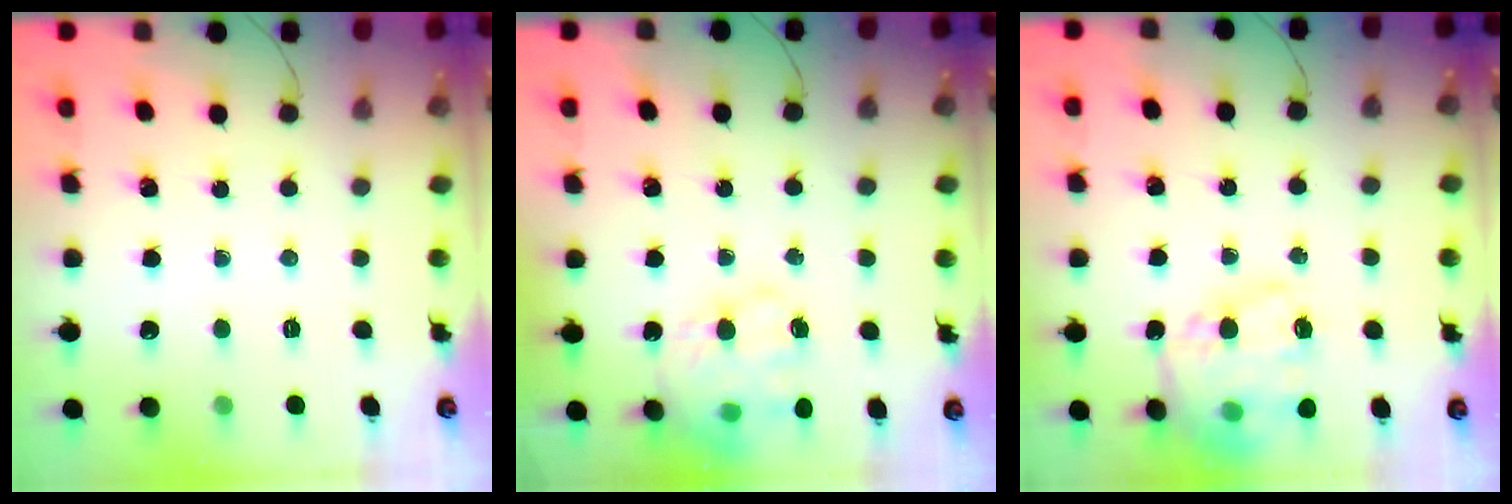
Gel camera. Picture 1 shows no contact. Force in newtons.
{"total": 18.1, "press": 17.7, "slide": 3.8}
{"total": 20.5, "press": 20.2, "slide": 3.4}